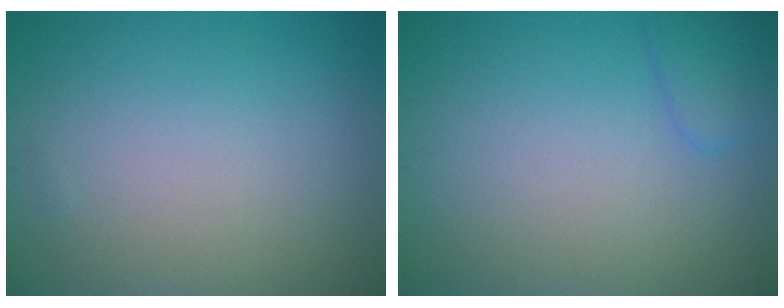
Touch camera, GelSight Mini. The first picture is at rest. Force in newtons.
{"total": 1.5, "press": 1.5, "slide": 0.2}